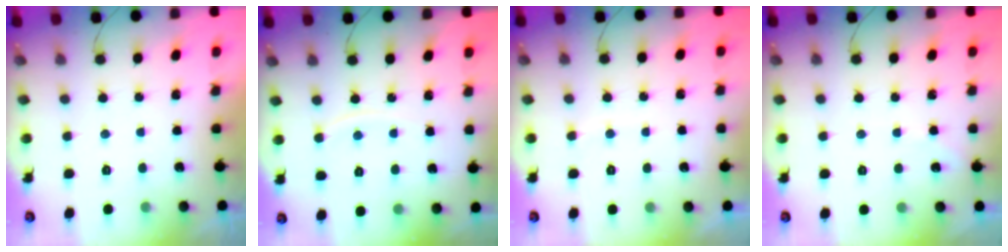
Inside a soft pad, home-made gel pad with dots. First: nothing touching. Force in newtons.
{"total": 4.5, "press": 4.5, "slide": 0.5}
{"total": 2.9, "press": 2.9, "slide": 0.4}
{"total": 2.4, "press": 2.4, "slide": 0.4}